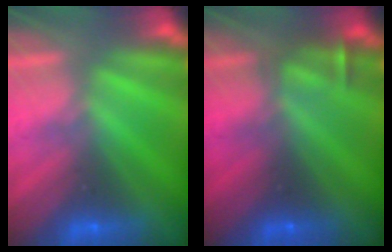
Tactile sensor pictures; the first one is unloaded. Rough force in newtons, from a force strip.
{"total": 3.0}